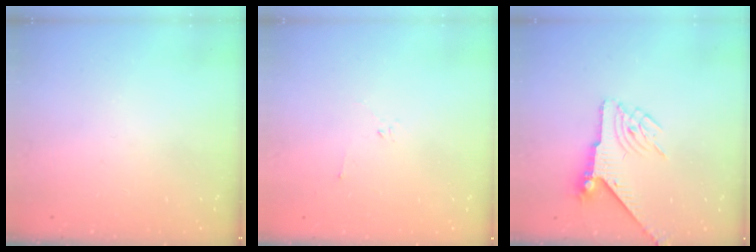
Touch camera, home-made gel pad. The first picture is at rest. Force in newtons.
{"total": 2.2, "press": 2.1, "slide": 0.7}
{"total": 6.1, "press": 6.1, "slide": 0.4}